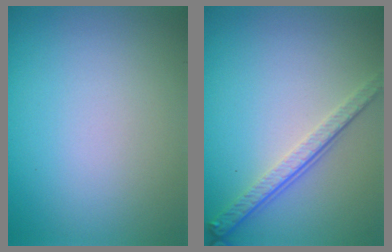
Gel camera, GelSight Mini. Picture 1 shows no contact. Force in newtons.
{"total": 3.8, "press": 2.7, "slide": 2.6}